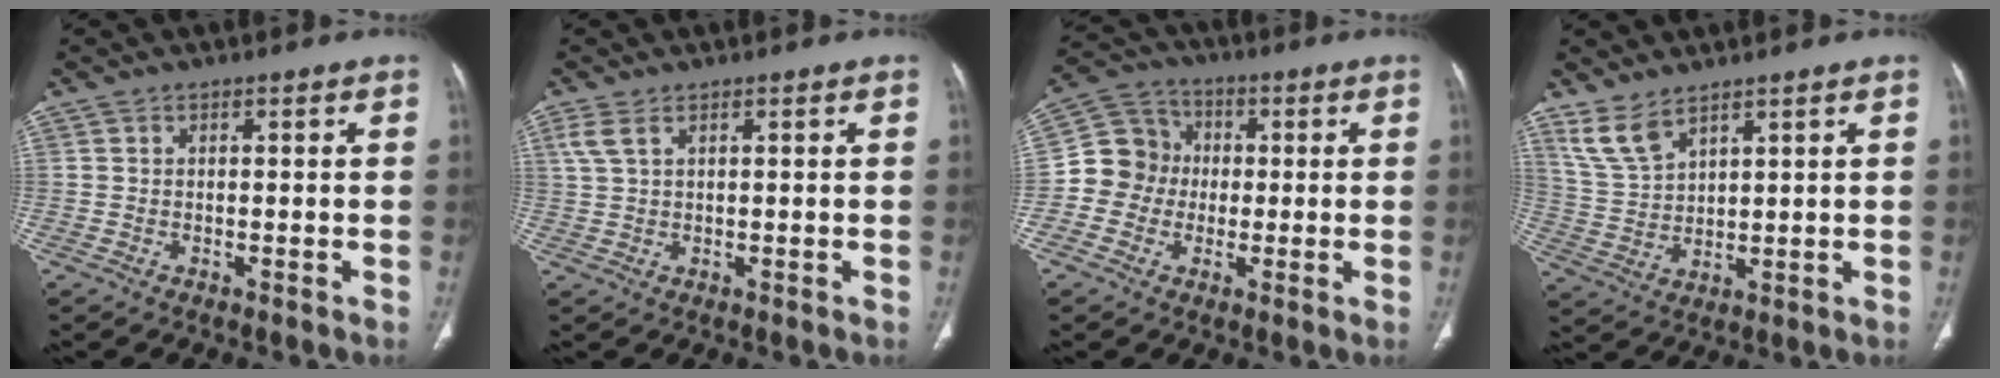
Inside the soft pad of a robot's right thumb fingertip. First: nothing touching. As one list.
[{"total": 2.9, "force": [1.5, 1.3, 2.1], "torque": [-0.058, 0.010, 0.040]}, {"total": 9.2, "force": [-0.7, 8.6, 3.1], "torque": [-0.027, 0.029, -0.024]}, {"total": 6.4, "force": [4.9, 2.5, 3.3], "torque": [-0.063, -0.022, 0.112]}]